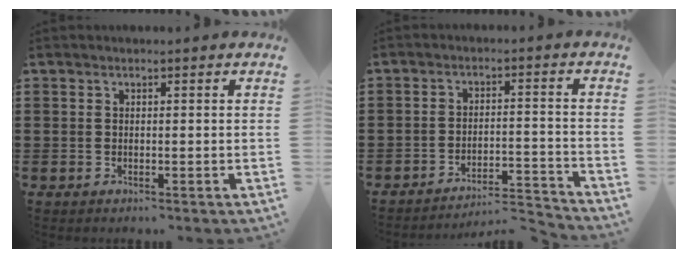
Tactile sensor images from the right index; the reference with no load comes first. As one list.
[{"total": 4.0, "force": [-3.9, 0.2, 1.1], "torque": [-0.026, -0.004, -0.084]}]